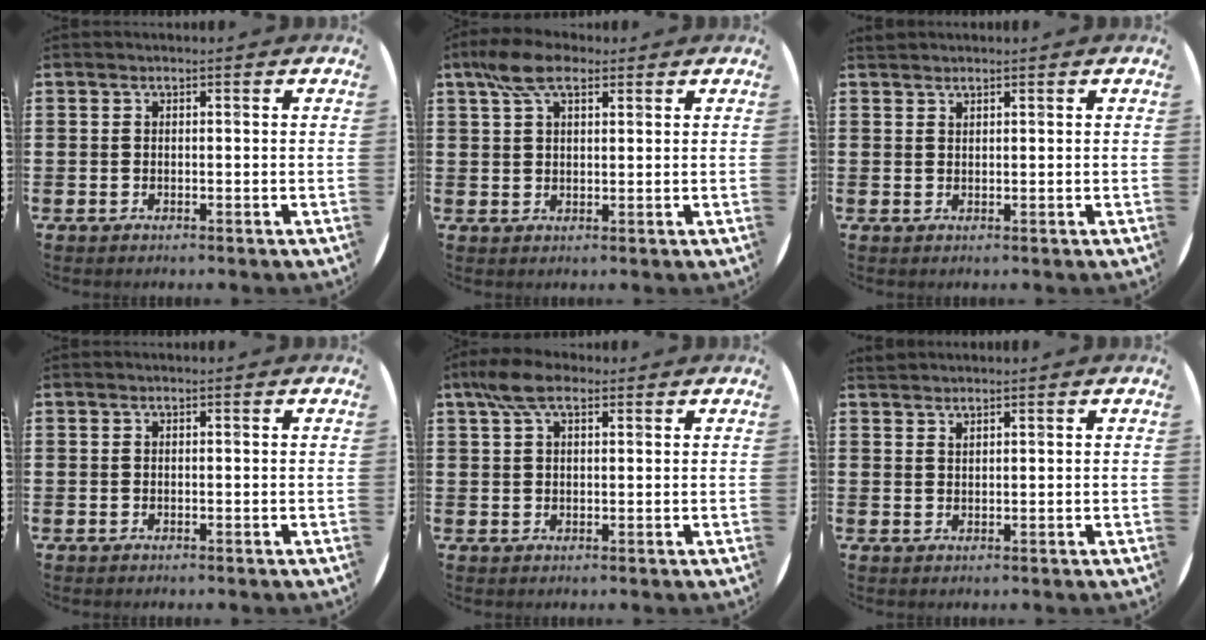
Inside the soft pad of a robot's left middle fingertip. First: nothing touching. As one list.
[{"total": 6.4, "force": [4.0, 3.0, 3.9], "torque": [-0.081, 0.005, 0.072]}, {"total": 0.7, "force": [0.7, 0.0, -0.1], "torque": [0.000, 0.000, 0.015]}, {"total": 0.0}, {"total": 5.3, "force": [3.1, 2.4, 3.5], "torque": [-0.076, 0.012, 0.057]}, {"total": 1.1, "force": [1.1, -0.1, -0.1], "torque": [0.001, 0.000, 0.021]}]